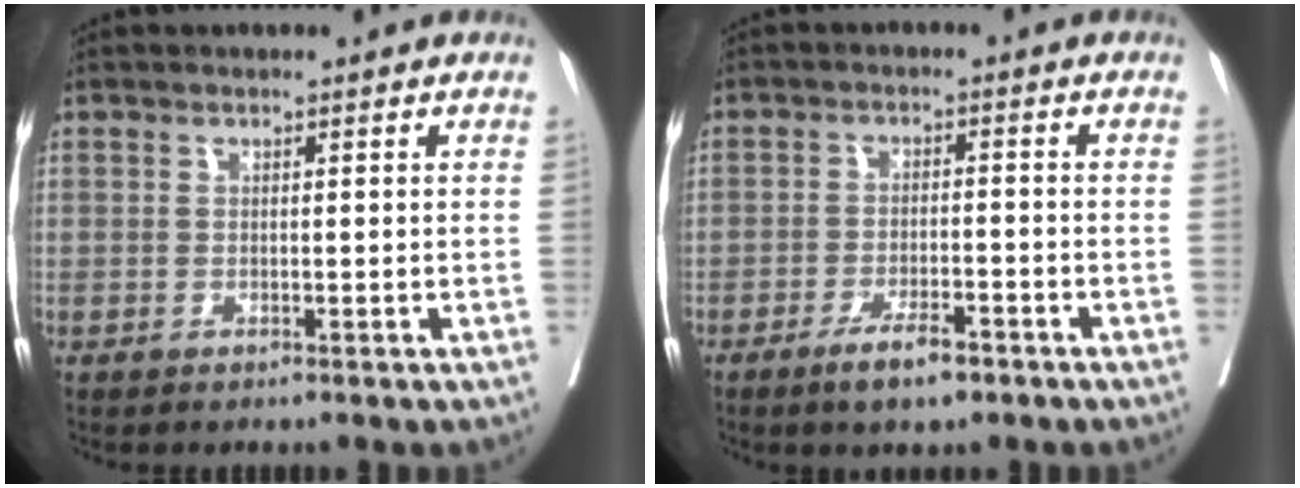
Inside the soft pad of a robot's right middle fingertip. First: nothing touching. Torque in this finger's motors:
{"motor_torque": [0.94, -1.20, 0.04, 0.03]}